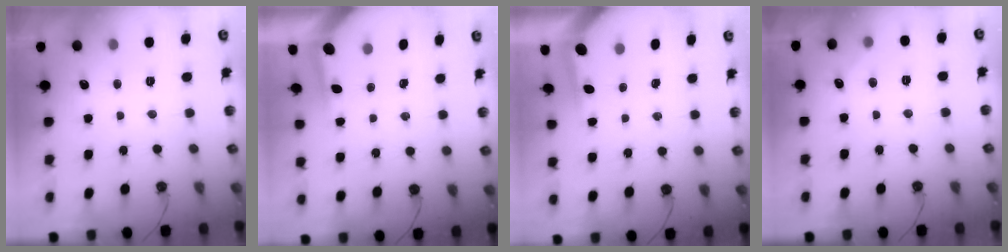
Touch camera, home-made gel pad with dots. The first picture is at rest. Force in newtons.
{"total": 3.9, "press": 3.9, "slide": 0.2}
{"total": 3.8, "press": 3.8, "slide": 0.3}
{"total": 3.3, "press": 3.3, "slide": 0.5}